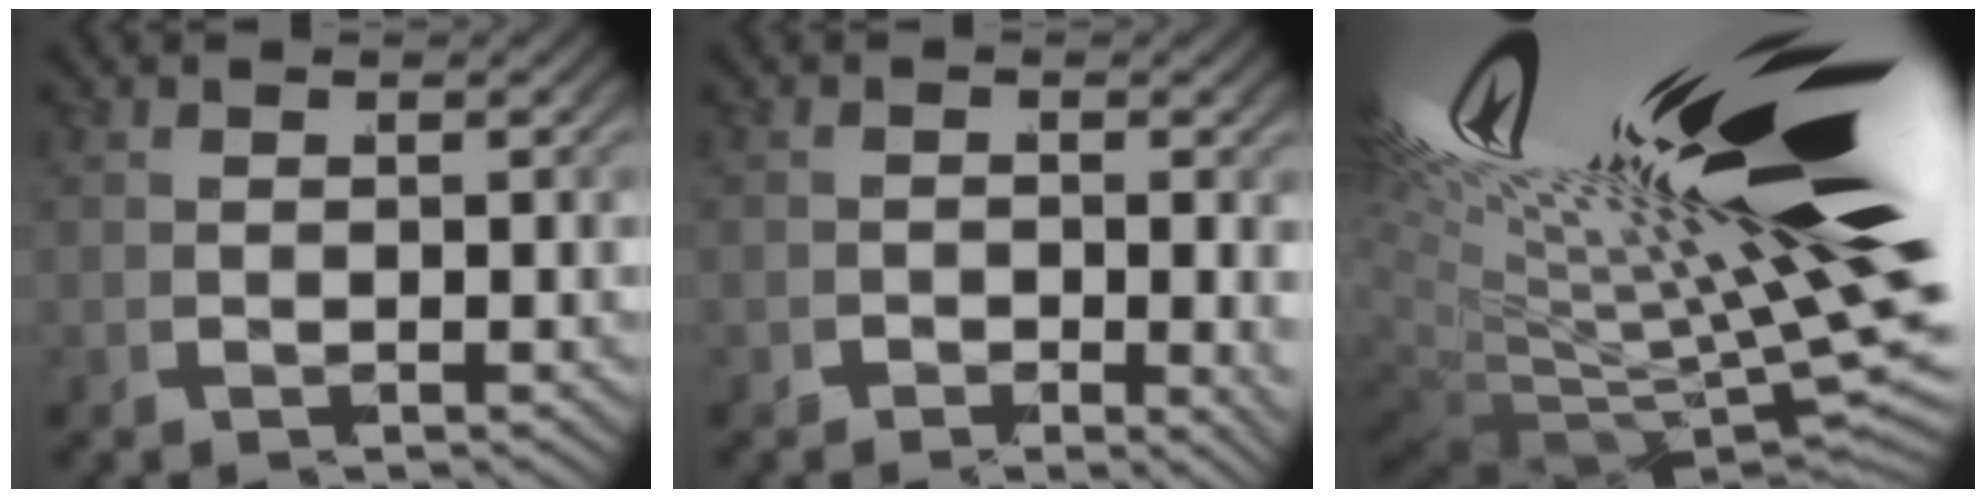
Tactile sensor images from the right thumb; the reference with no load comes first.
{"total": 1.8, "force": [-0.9, 0.9, 1.3], "torque": [-0.020, -0.018, -0.015]}
{"total": 21.9, "force": [2.2, 10.1, 19.3], "torque": [-0.291, -0.030, 0.051]}